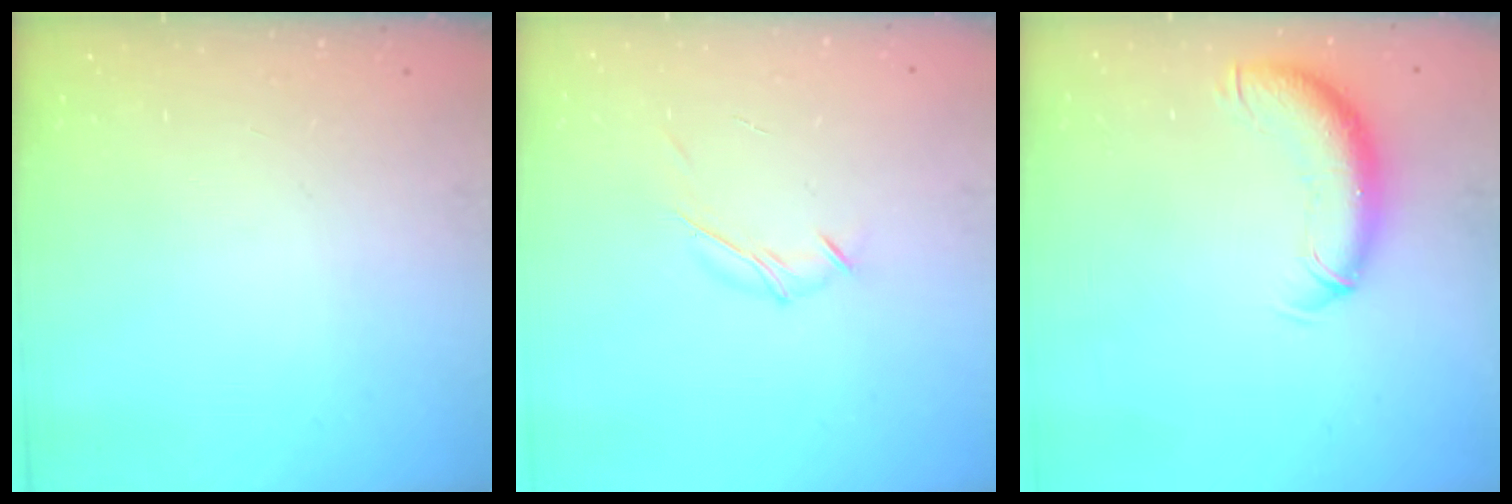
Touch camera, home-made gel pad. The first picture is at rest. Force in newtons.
{"total": 7.1, "press": 7.0, "slide": 1.5}
{"total": 10.9, "press": 10.6, "slide": 2.3}